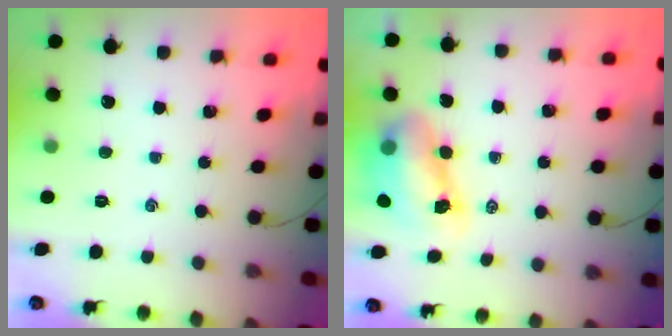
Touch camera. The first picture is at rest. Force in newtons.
{"total": 8.1, "press": 7.9, "slide": 2.0}